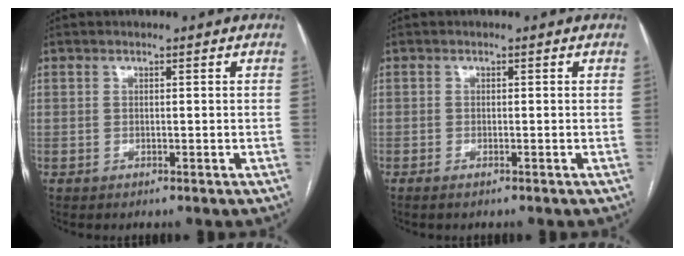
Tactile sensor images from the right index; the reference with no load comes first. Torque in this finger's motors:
{"motor_torque": [-0.07, 0.08, -0.04, 0.01]}